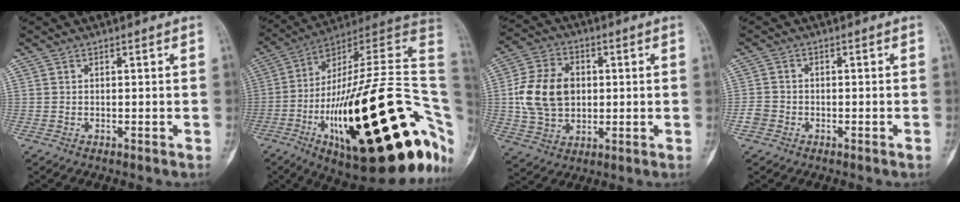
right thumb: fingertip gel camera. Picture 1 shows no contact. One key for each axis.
{"total": 42.2, "fx": -9.2, "fy": 13.0, "fz": 39.1, "tx": -0.512, "ty": 0.059, "tz": -0.143}
{"total": 13.9, "fx": 0.9, "fy": 10.2, "fz": 9.4, "tx": -0.159, "ty": 0.008, "tz": 0.018}
{"total": 2.5, "fx": -1.3, "fy": 1.8, "fz": 1.1, "tx": -0.021, "ty": 0.012, "tz": -0.027}